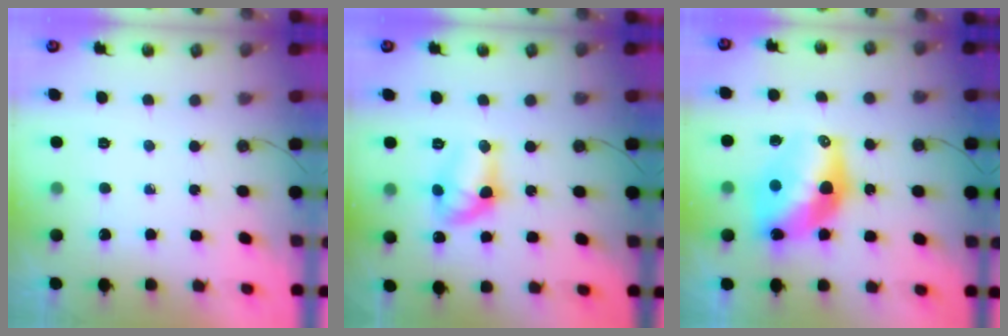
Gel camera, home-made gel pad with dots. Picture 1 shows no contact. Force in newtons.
{"total": 11.8, "press": 11.7, "slide": 1.0}
{"total": 14.6, "press": 14.6, "slide": 0.9}